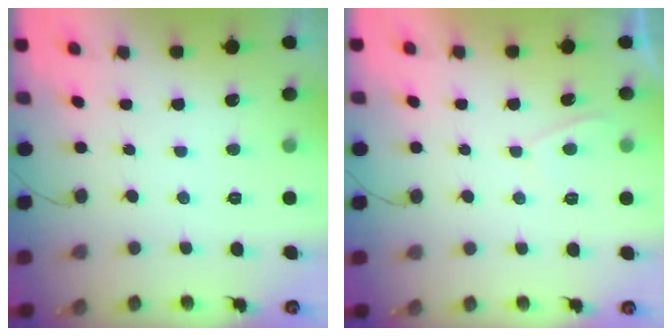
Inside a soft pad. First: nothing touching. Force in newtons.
{"total": 1.2, "press": 1.1, "slide": 0.5}